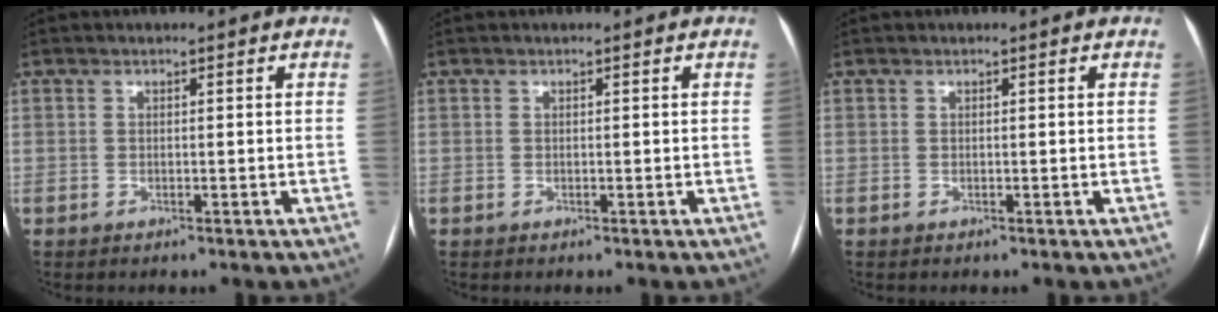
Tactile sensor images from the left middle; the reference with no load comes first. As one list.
[{"total": 0.0}, {"total": 0.0}]